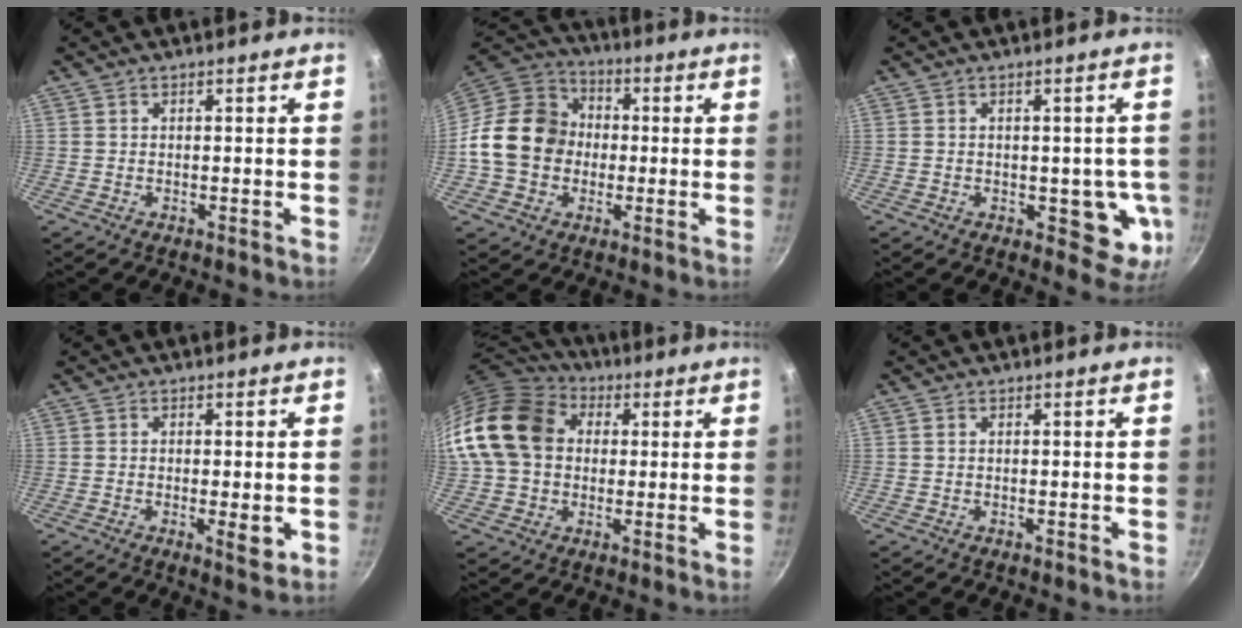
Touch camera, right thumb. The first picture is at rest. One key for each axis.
{"total": 16.8, "fx": -1.1, "fy": 14.2, "fz": 8.9, "tx": -0.135, "ty": 0.037, "tz": -0.033}
{"total": 7.9, "fx": -1.1, "fy": 4.5, "fz": 6.4, "tx": -0.042, "ty": -0.009, "tz": -0.012}
{"total": 3.8, "fx": -0.8, "fy": 1.2, "fz": 3.5, "tx": -0.056, "ty": -0.008, "tz": -0.011}
{"total": 18.5, "fx": 2.9, "fy": 14.6, "fz": 11.0, "tx": -0.195, "ty": 0.034, "tz": 0.041}
{"total": 0.7, "fx": 0.1, "fy": 0.5, "fz": 0.4, "tx": -0.005, "ty": 0.002, "tz": 0.001}